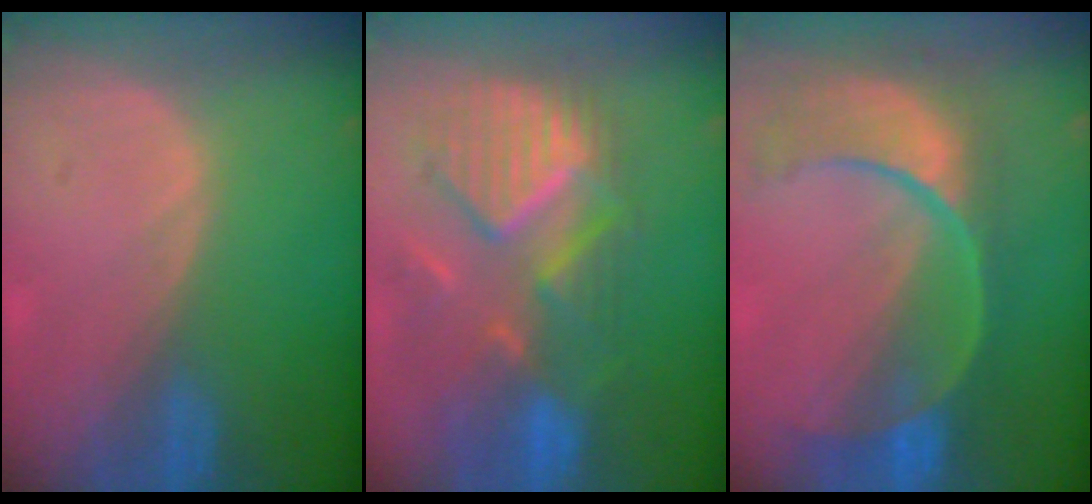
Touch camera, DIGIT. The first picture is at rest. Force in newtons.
{"total": 11.1, "press": 10.0, "slide": 4.9}
{"total": 11.2, "press": 9.3, "slide": 6.2}